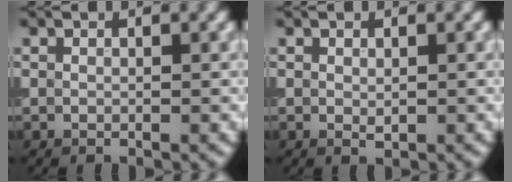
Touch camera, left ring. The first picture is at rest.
{"total": 0.5, "force": [0.1, 0.3, 0.4], "torque": [-0.006, -0.002, 0.002]}